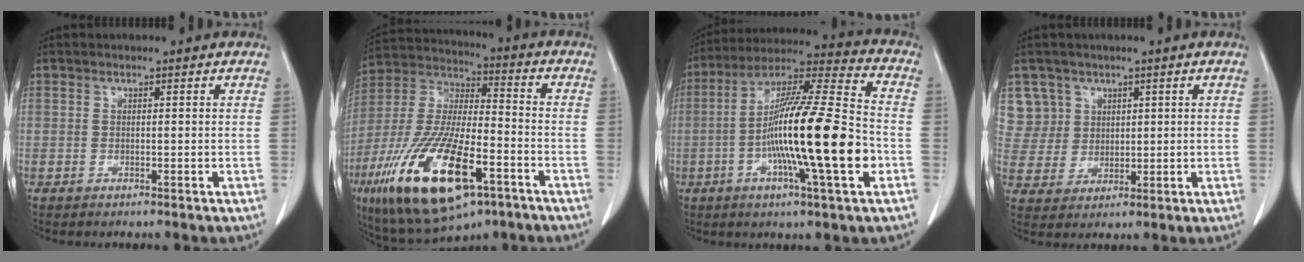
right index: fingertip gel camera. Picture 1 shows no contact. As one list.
[{"total": 22.3, "force": [-10.2, 7.3, 18.5], "torque": [-0.403, -0.031, -0.175]}, {"total": 20.9, "force": [-4.4, 1.2, 20.4], "torque": [-0.350, -0.007, -0.082]}, {"total": 6.7, "force": [3.5, 5.7, -0.6], "torque": [0.018, 0.010, 0.079]}]